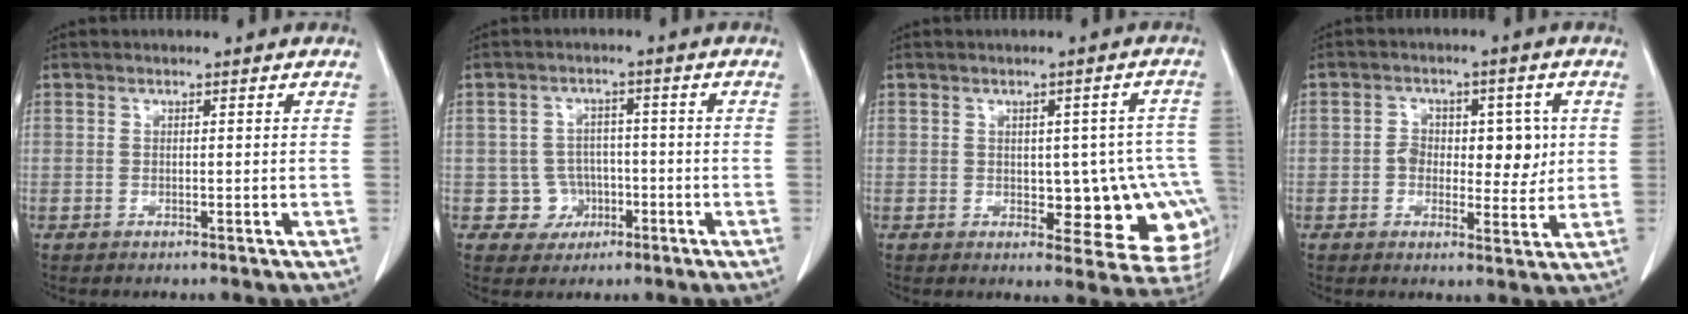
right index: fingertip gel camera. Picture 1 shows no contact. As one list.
[{"total": 4.5, "force": [-1.4, 4.3, 0.1], "torque": [0.006, 0.013, -0.015]}, {"total": 11.7, "force": [-2.4, 5.9, 9.8], "torque": [-0.077, 0.023, -0.018]}, {"total": 7.0, "force": [0.4, 4.7, 5.1], "torque": [-0.058, 0.019, 0.009]}]